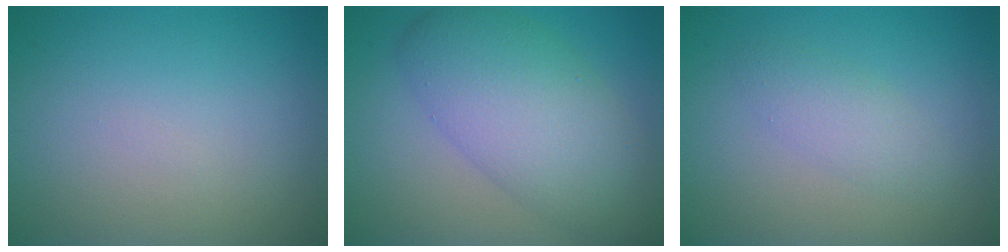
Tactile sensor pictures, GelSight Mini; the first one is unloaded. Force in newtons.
{"total": 7.8, "press": 7.8, "slide": 0.0}
{"total": 3.2, "press": 3.2, "slide": 0.2}